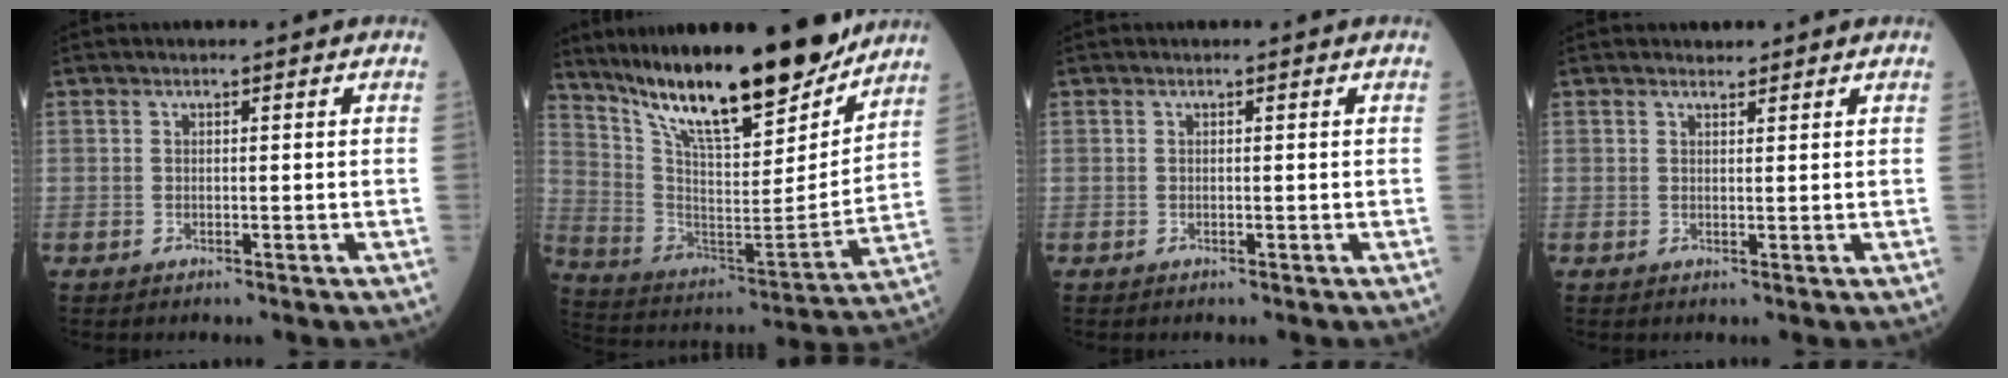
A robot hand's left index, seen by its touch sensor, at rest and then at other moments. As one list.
[{"total": 22.7, "force": [18.4, 4.4, 12.6], "torque": [-0.218, -0.023, 0.307]}, {"total": 0.0}, {"total": 1.2, "force": [1.1, 0.4, 0.1], "torque": [-0.009, 0.003, 0.017]}]